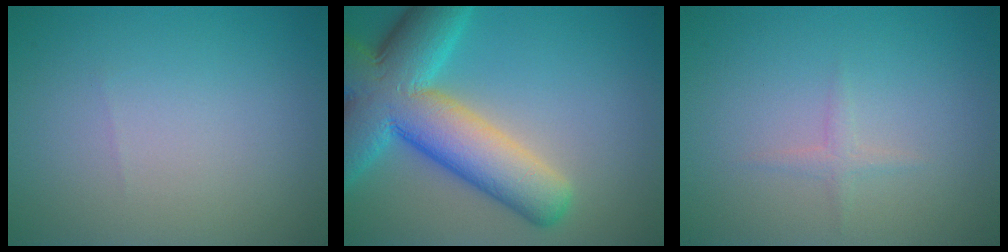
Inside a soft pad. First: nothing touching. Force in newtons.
{"total": 11.6, "press": 11.6, "slide": 0.4}
{"total": 0.9, "press": 0.9, "slide": 0.0}